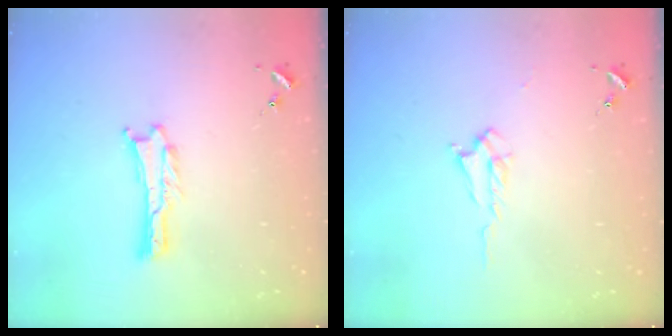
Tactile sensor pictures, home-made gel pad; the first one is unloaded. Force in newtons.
{"total": 1.7, "press": 1.7, "slide": 0.3}